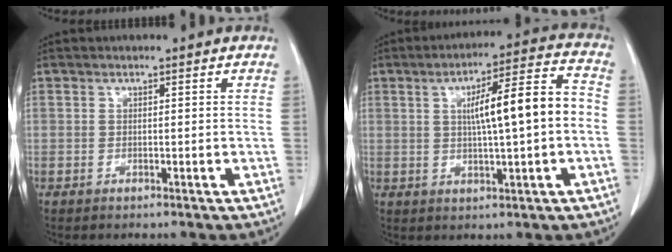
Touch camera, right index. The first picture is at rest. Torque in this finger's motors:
{"motor_torque": [1.02, -0.19, 0.52, 0.15]}